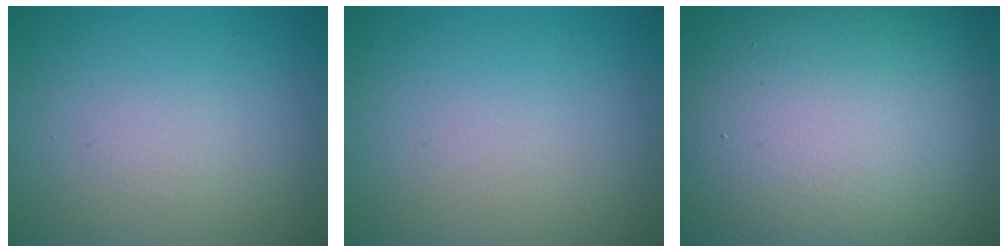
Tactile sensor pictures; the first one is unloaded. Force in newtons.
{"total": 0.0}
{"total": 23.2, "press": 23.2, "slide": 1.1}